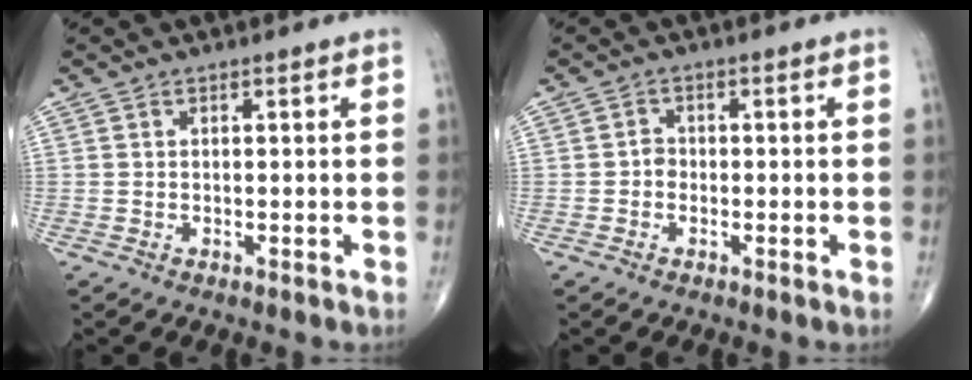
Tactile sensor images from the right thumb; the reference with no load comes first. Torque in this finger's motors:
{"motor_torque": [0.56, -0.43, 0.29, -0.15, 0.01]}